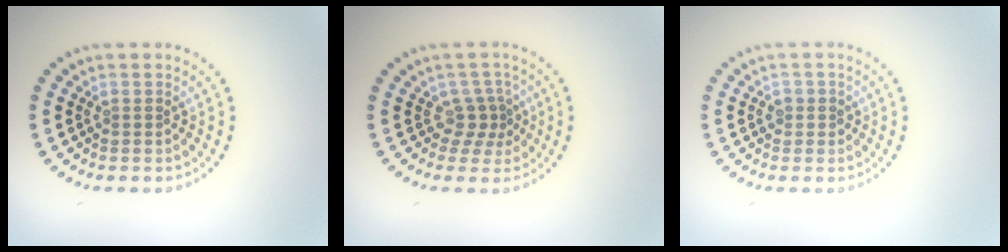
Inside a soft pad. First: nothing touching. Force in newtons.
{"total": 2.2, "press": 1.5, "slide": 1.6}
{"total": 1.1, "press": 1.0, "slide": 0.4}